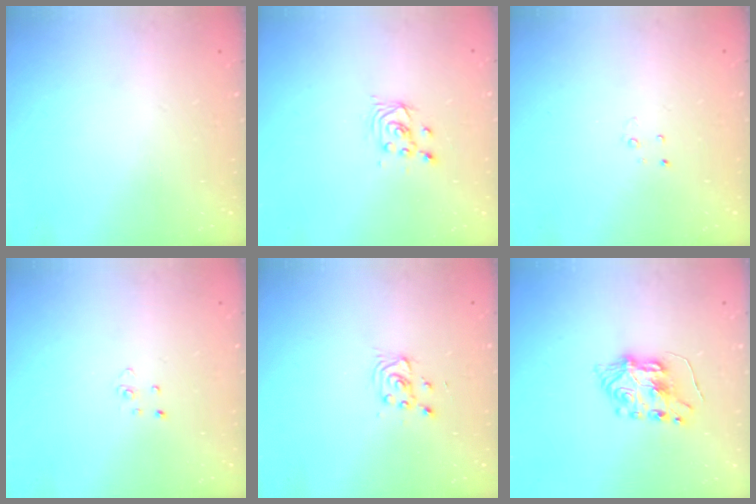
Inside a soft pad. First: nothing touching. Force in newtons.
{"total": 2.6, "press": 2.6, "slide": 0.1}
{"total": 2.3, "press": 2.3, "slide": 0.2}
{"total": 2.7, "press": 2.7, "slide": 0.3}
{"total": 2.8, "press": 2.8, "slide": 0.4}
{"total": 7.5, "press": 7.5, "slide": 0.8}